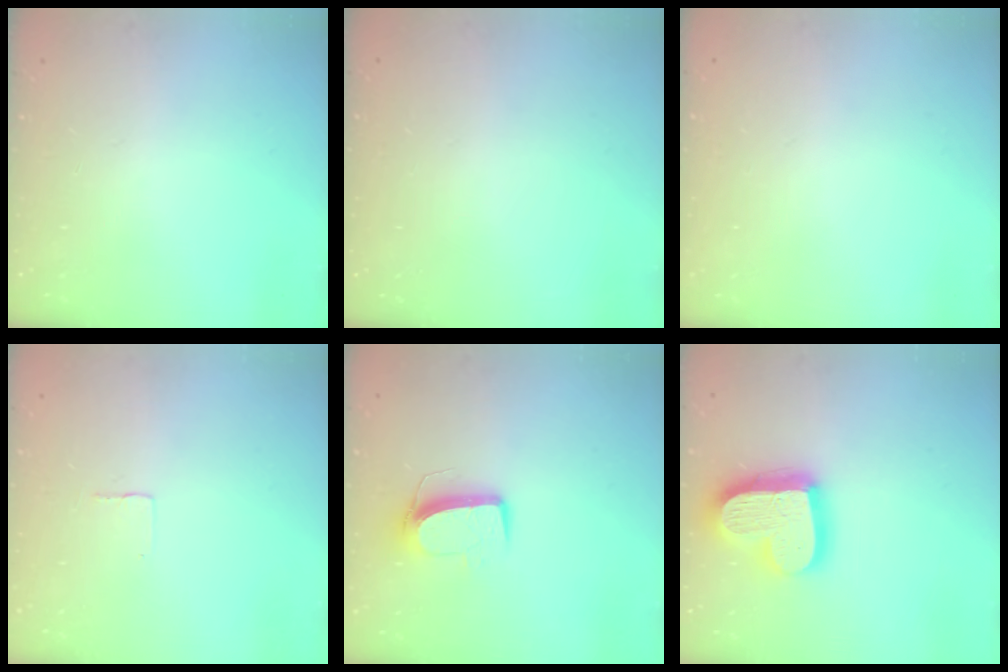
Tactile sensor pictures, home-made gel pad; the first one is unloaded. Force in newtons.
{"total": 0.0}
{"total": 0.0}
{"total": 1.9, "press": 1.9, "slide": 0.1}
{"total": 9.9, "press": 9.9, "slide": 0.4}
{"total": 20.8, "press": 20.7, "slide": 1.9}